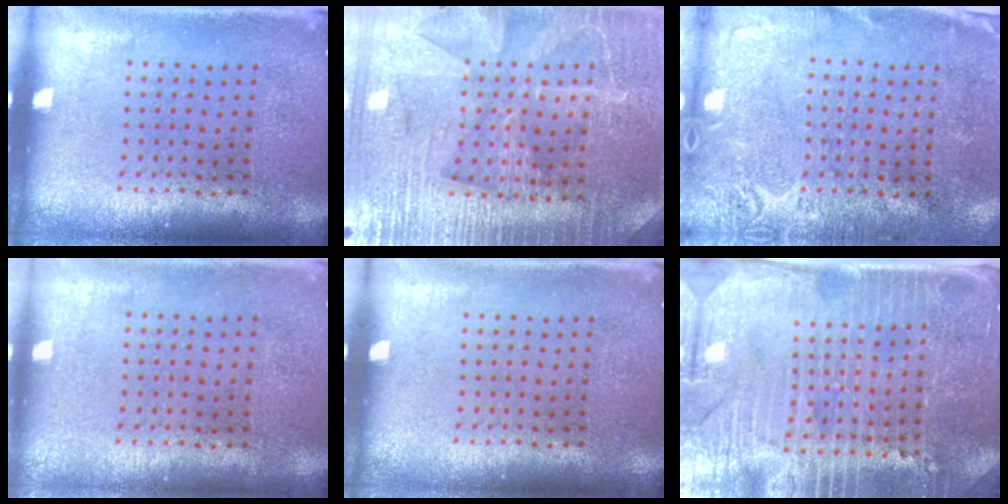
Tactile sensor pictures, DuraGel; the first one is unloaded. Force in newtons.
{"total": 3.6, "press": 3.5, "slide": 0.9}
{"total": 2.7, "press": 2.4, "slide": 1.3}
{"total": 0.0}
{"total": 0.0}
{"total": 4.3, "press": 3.8, "slide": 2.0}